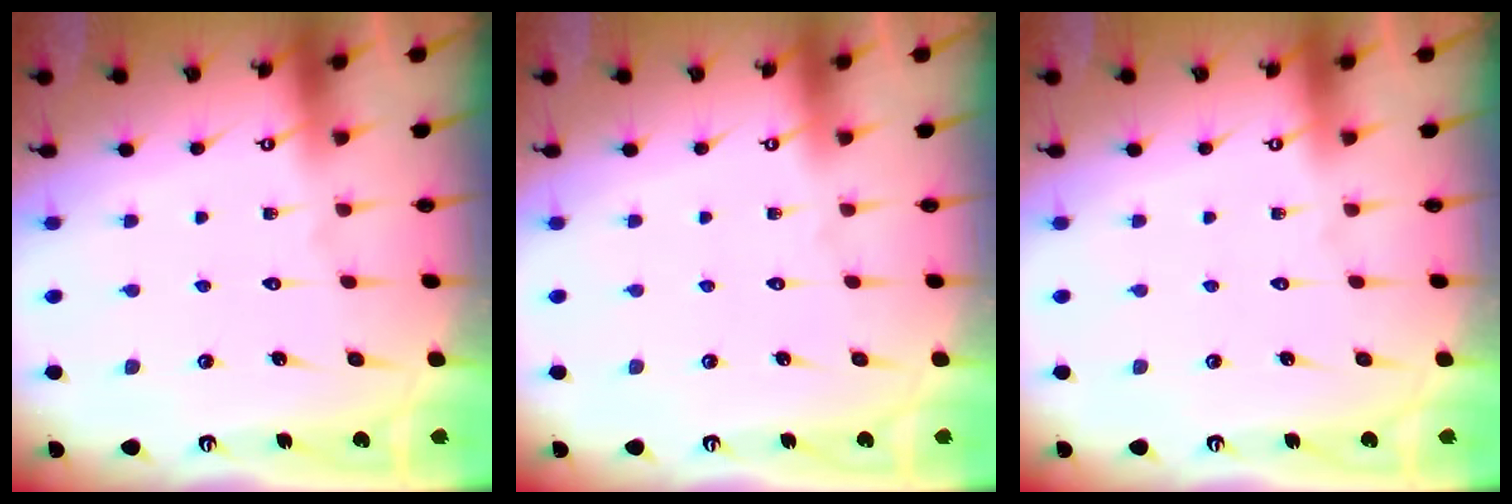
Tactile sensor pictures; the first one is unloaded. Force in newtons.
{"total": 0.0}
{"total": 0.0}